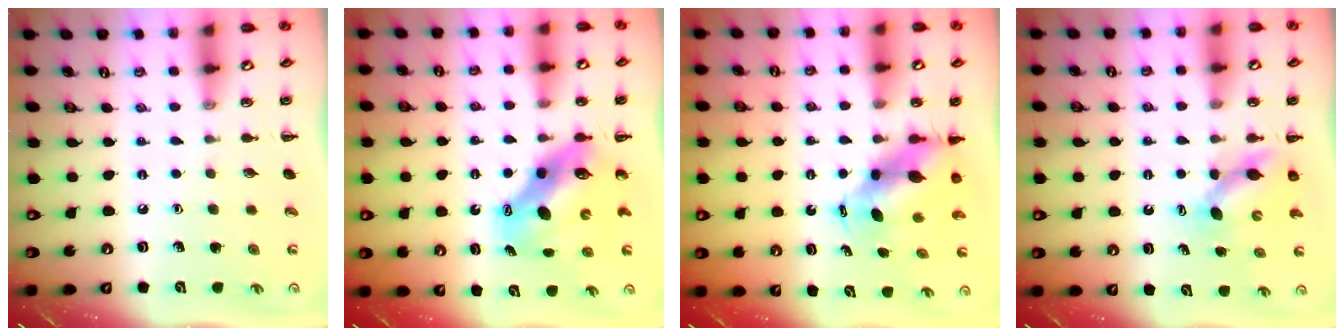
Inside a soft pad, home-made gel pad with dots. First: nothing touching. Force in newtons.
{"total": 8.9, "press": 8.6, "slide": 2.3}
{"total": 6.7, "press": 6.5, "slide": 1.4}
{"total": 5.4, "press": 5.3, "slide": 1.0}